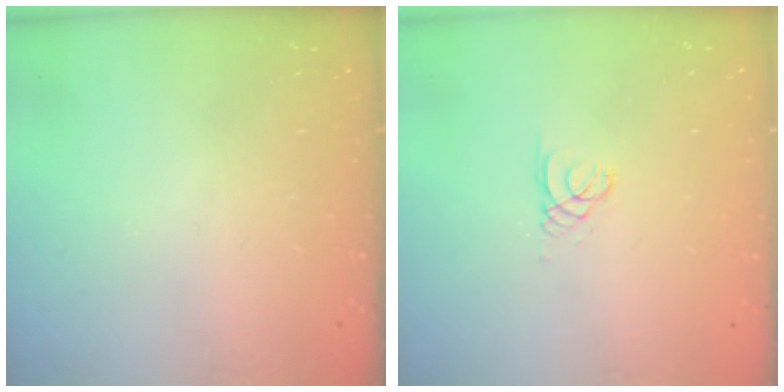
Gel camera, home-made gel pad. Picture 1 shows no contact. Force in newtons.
{"total": 0.8, "press": 0.8, "slide": 0.1}